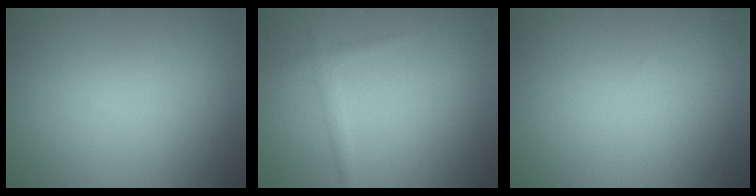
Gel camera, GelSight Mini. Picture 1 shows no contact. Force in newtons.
{"total": 1.2, "press": 1.2, "slide": 0.1}
{"total": 0.0}